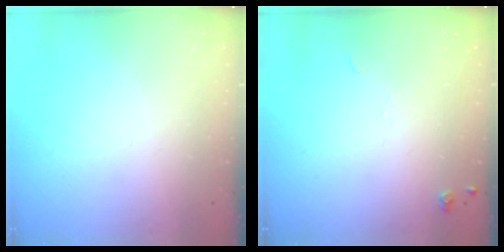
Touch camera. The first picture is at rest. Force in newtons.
{"total": 4.4, "press": 4.4, "slide": 0.7}